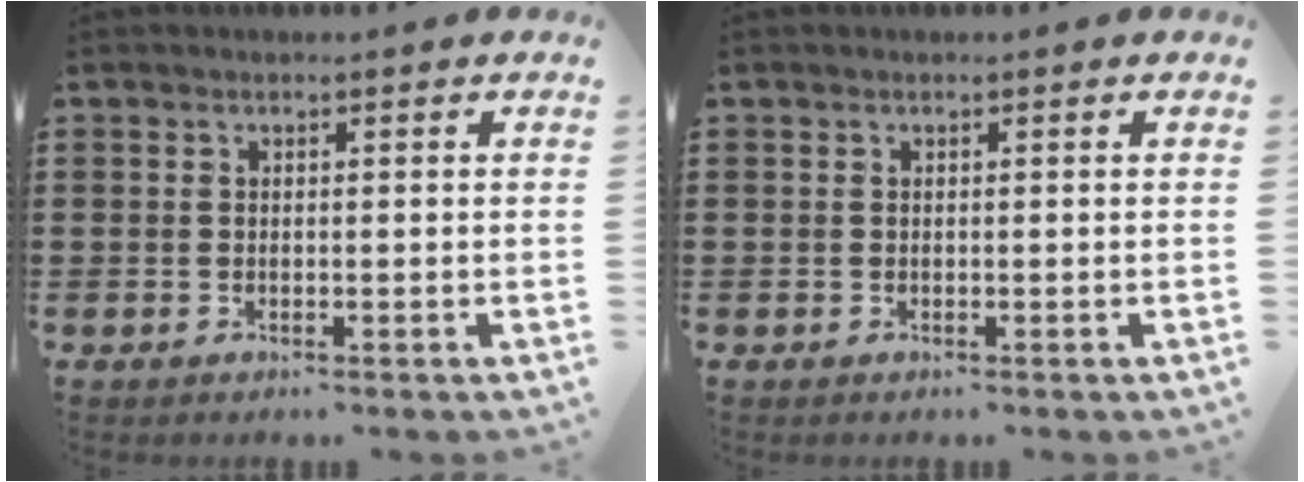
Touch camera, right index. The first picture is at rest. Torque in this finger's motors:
{"motor_torque": [1.07, 1.07, 0.00, 0.01]}